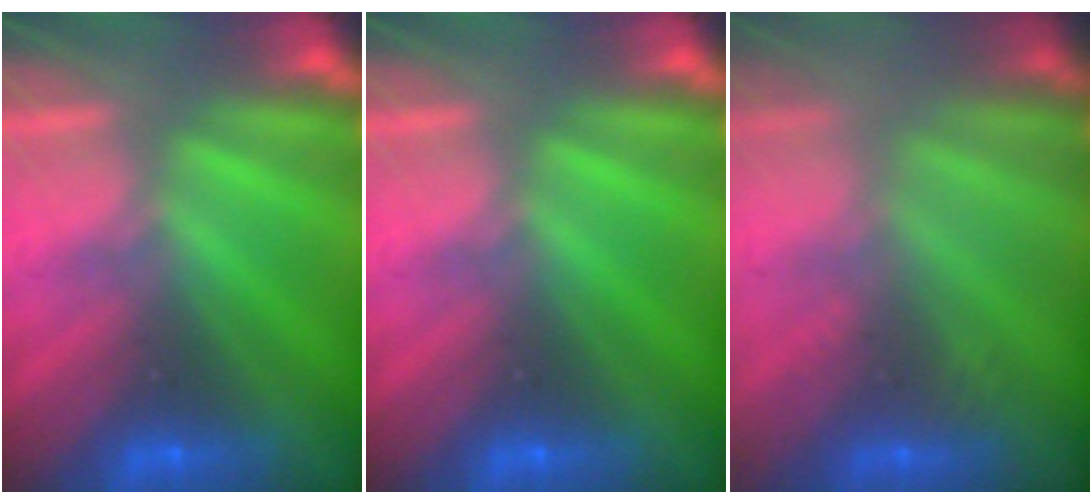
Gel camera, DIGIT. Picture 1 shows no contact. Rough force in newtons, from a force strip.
{"total": 0.0}
{"total": 2.4}